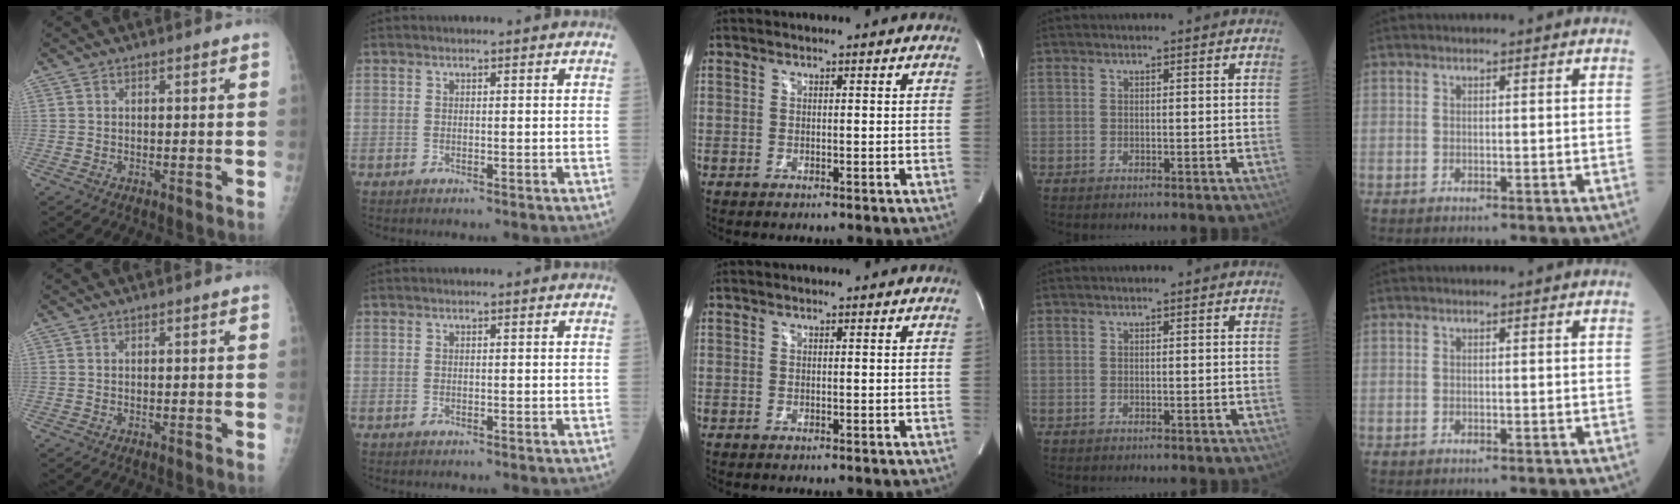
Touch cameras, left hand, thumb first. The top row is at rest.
{}